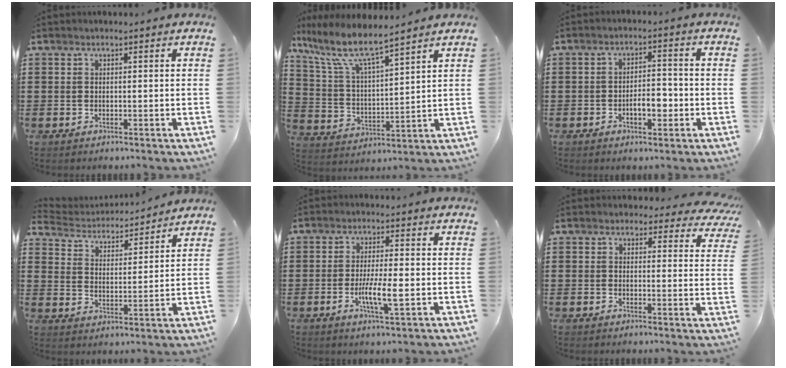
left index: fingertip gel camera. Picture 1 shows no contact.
{"total": 8.1, "force": [6.5, 1.3, 4.7], "torque": [-0.120, -0.032, 0.108]}
{"total": 4.7, "force": [-1.5, 2.2, 3.8], "torque": [-0.059, 0.007, -0.031]}
{"total": 3.4, "force": [3.4, 0.6, 0.1], "torque": [-0.025, -0.026, 0.052]}
{"total": 6.1, "force": [-1.5, 1.1, 5.8], "torque": [-0.108, -0.006, -0.028]}
{"total": 2.8, "force": [2.4, 1.2, 0.9], "torque": [-0.021, -0.006, 0.041]}